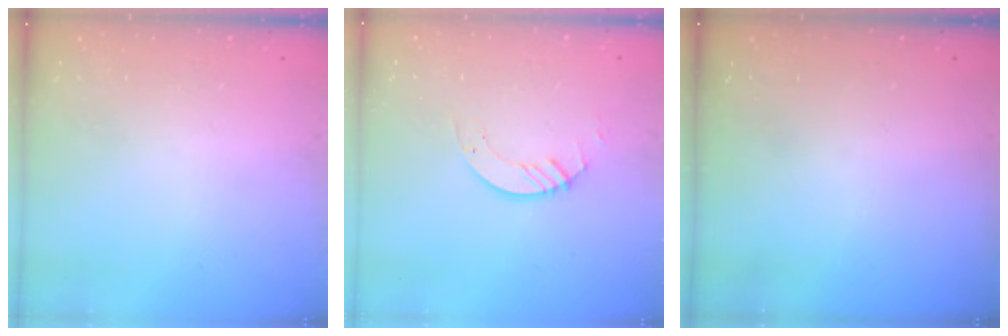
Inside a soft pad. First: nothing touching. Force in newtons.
{"total": 3.3, "press": 3.3, "slide": 0.1}
{"total": 0.0}